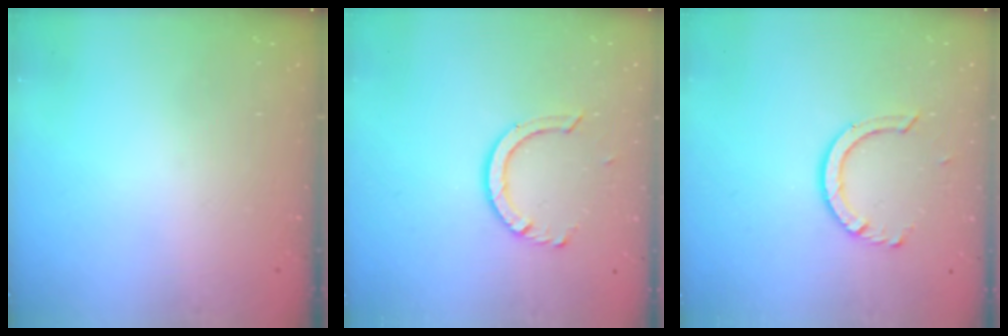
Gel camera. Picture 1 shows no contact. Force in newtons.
{"total": 8.4, "press": 8.3, "slide": 0.7}
{"total": 8.4, "press": 8.3, "slide": 0.7}